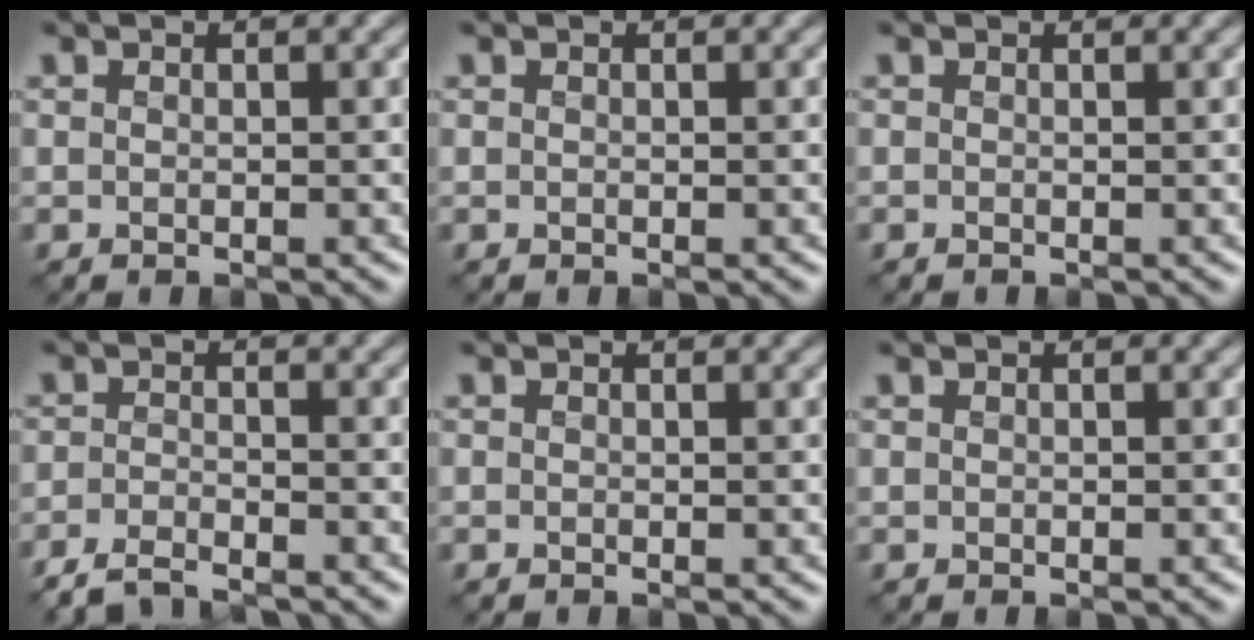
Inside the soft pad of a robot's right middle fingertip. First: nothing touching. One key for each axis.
{"total": 0.0}
{"total": 0.0}
{"total": 3.2, "fx": -3.0, "fy": 0.5, "fz": 1.0, "tx": -0.021, "ty": -0.005, "tz": -0.064}
{"total": 0.0}
{"total": 0.0}